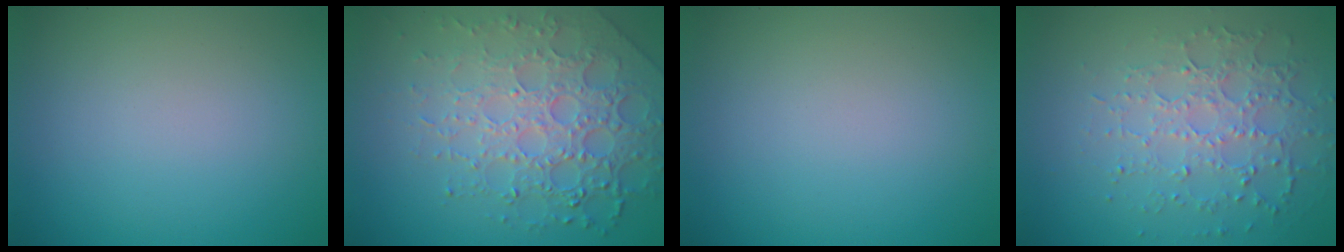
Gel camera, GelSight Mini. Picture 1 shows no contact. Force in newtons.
{"total": 7.5, "press": 5.3, "slide": 5.3}
{"total": 0.0}
{"total": 3.8, "press": 3.4, "slide": 1.7}